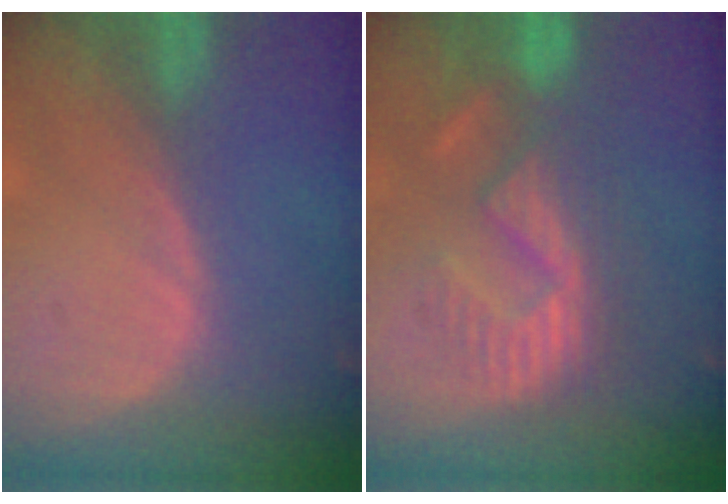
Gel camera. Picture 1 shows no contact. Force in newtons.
{"total": 8.8, "press": 8.7, "slide": 1.5}